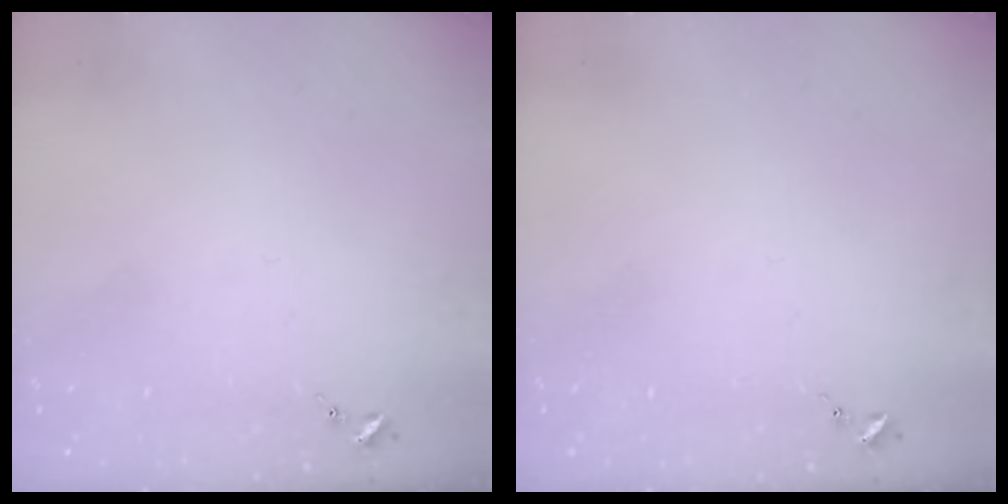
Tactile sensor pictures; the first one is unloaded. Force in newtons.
{"total": 0.0}